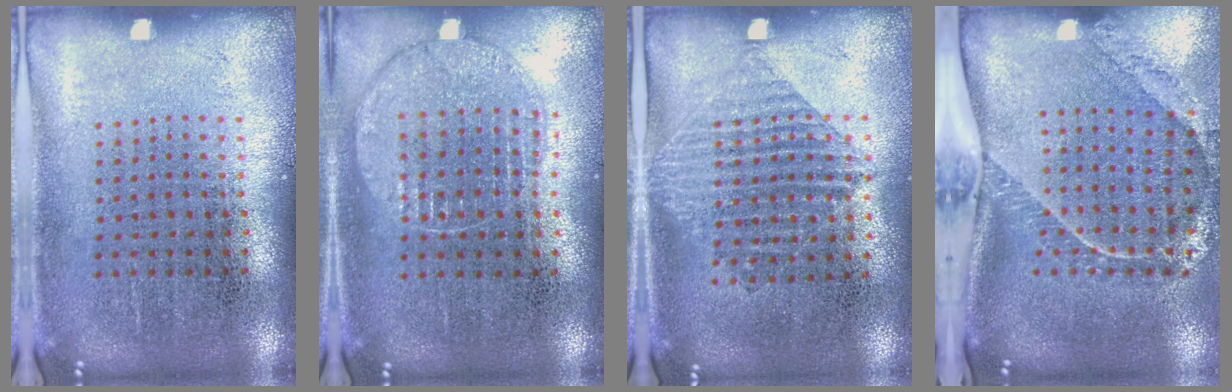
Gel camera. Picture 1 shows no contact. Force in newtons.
{"total": 1.0, "press": 1.0, "slide": 0.1}
{"total": 1.2, "press": 1.0, "slide": 0.6}
{"total": 2.4, "press": 1.7, "slide": 1.7}